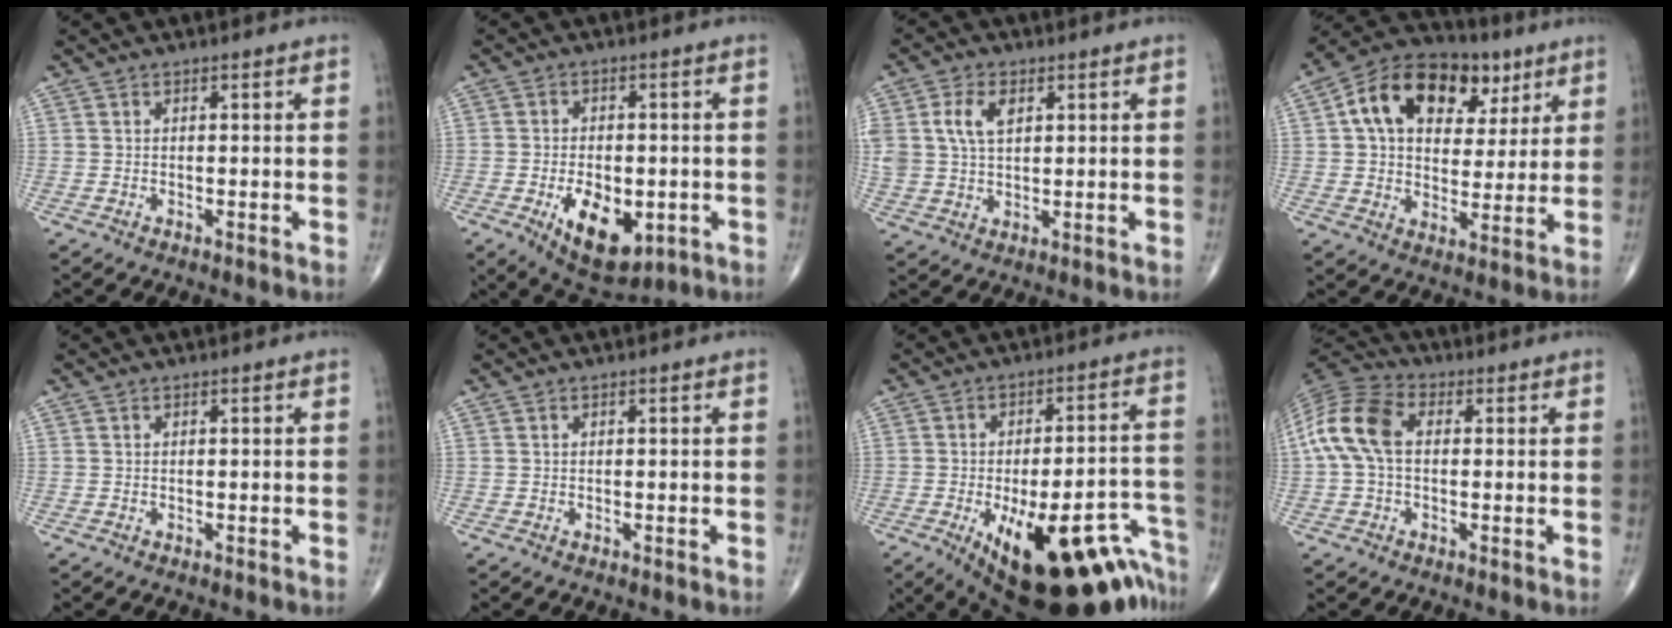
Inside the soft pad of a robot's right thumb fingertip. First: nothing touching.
{"total": 12.2, "force": [-3.8, 6.8, 9.5], "torque": [-0.126, 0.000, -0.044]}
{"total": 7.8, "force": [2.4, 4.9, 5.5], "torque": [-0.110, 0.000, 0.049]}
{"total": 19.4, "force": [7.3, 12.7, 12.7], "torque": [-0.175, 0.009, 0.112]}
{"total": 0.0}
{"total": 0.0}
{"total": 26.9, "force": [-15.5, 9.9, 19.5], "torque": [-0.185, 0.057, -0.201]}
{"total": 11.5, "force": [0.9, 7.4, 8.7], "torque": [-0.188, 0.031, 0.007]}